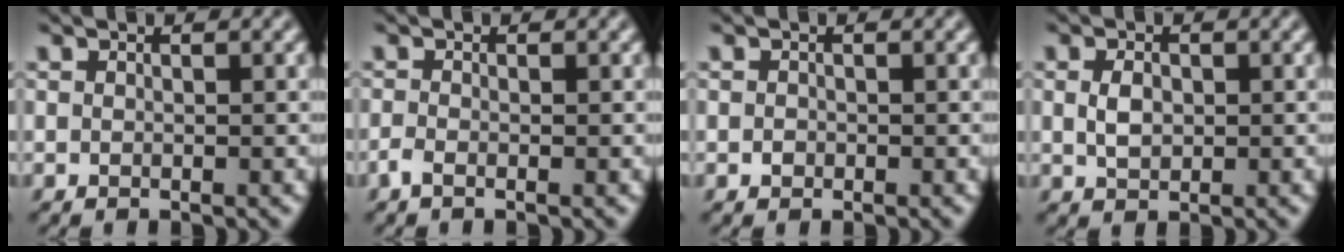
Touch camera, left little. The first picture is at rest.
{"total": 1.2, "force": [-0.7, 0.4, 0.8], "torque": [-0.021, 0.001, -0.017]}
{"total": 0.6, "force": [-0.3, 0.4, 0.2], "torque": [-0.002, -0.002, -0.008]}
{"total": 2.0, "force": [0.0, 1.4, 1.4], "torque": [-0.034, 0.002, 0.000]}